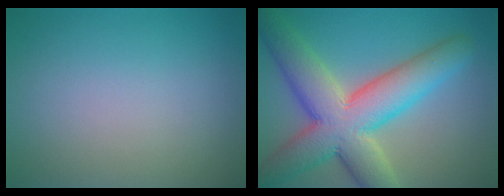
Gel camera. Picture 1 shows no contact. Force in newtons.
{"total": 10.9, "press": 10.9, "slide": 0.6}